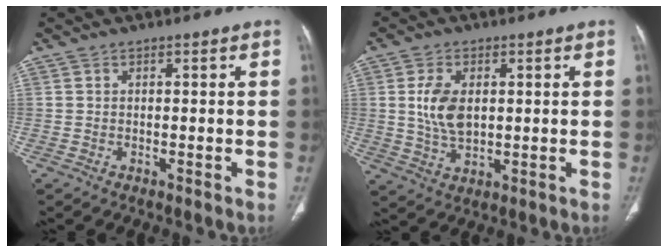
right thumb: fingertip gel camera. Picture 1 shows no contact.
{"total": 7.6, "force": [1.2, 4.5, 6.0], "torque": [-0.112, -0.007, 0.028]}